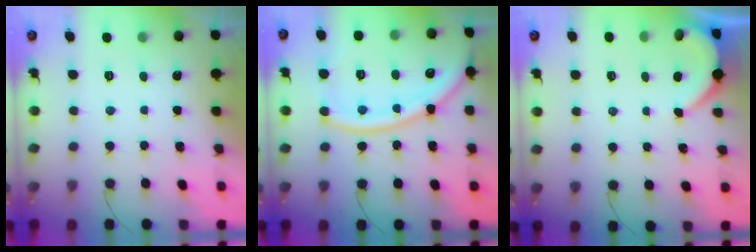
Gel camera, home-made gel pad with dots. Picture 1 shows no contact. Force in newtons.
{"total": 17.3, "press": 17.2, "slide": 1.8}
{"total": 2.6, "press": 2.6, "slide": 0.4}